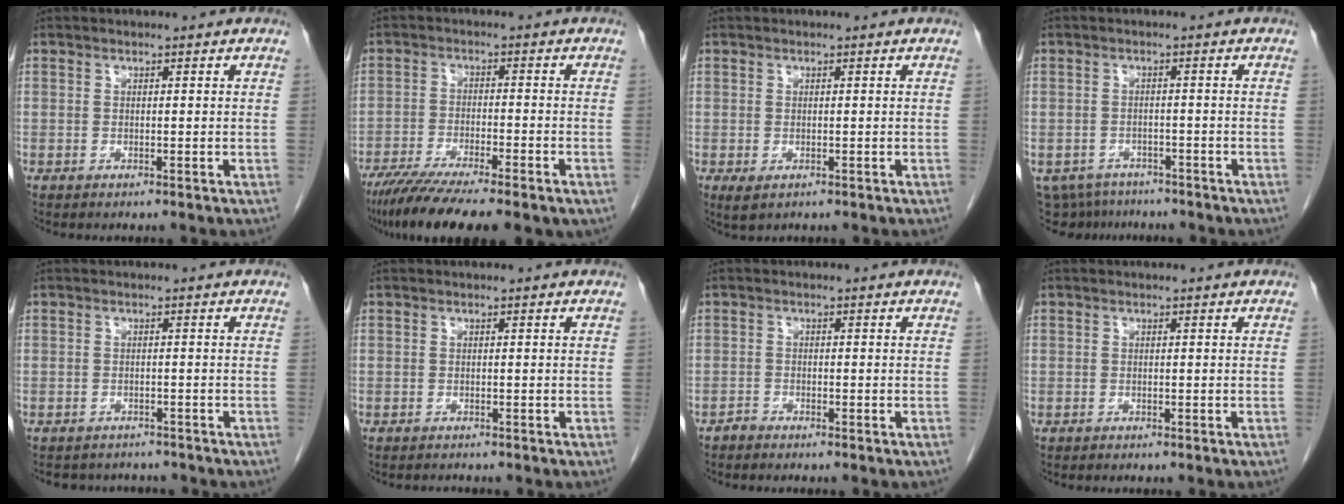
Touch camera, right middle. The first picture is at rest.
{"total": 13.6, "force": [-10.2, 2.0, 8.7], "torque": [-0.145, -0.028, -0.160]}
{"total": 1.7, "force": [-0.6, 1.0, 1.2], "torque": [-0.021, -0.004, -0.001]}
{"total": 7.7, "force": [-6.5, 4.0, 1.1], "torque": [-0.023, -0.003, -0.088]}
{"total": 4.9, "force": [-4.5, 1.9, 0.3], "torque": [-0.003, 0.003, -0.055]}
{"total": 0.8, "force": [-0.8, 0.1, 0.0], "torque": [-0.003, -0.003, -0.011]}
{"total": 0.9, "force": [-0.8, 0.2, 0.0], "torque": [-0.002, 0.000, -0.018]}
{"total": 0.0}